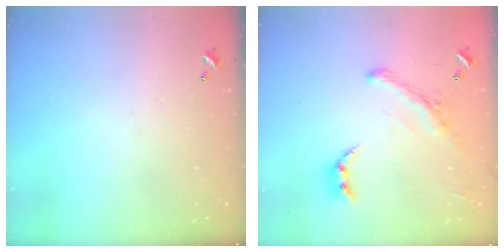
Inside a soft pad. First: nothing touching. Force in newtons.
{"total": 2.9, "press": 2.5, "slide": 1.4}